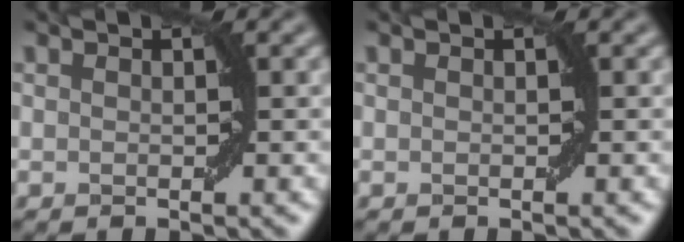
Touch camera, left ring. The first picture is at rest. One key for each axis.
{"total": 0.0}